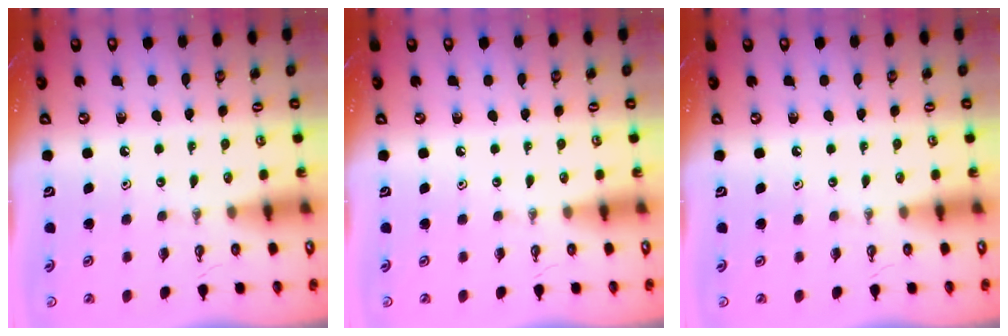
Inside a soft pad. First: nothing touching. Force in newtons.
{"total": 0.0}
{"total": 0.0}